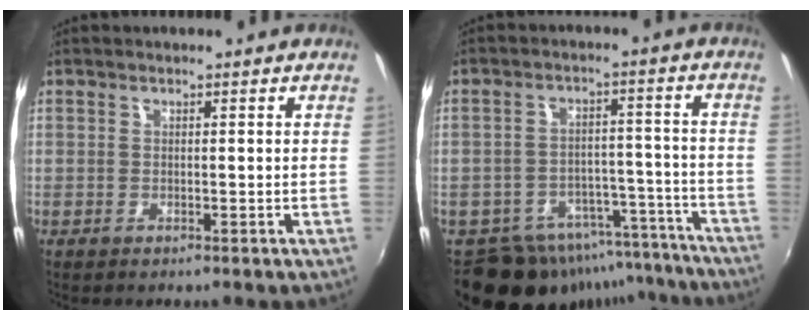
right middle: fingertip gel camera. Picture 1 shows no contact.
{"total": 17.1, "force": [-14.2, 8.1, 5.0], "torque": [-0.099, 0.030, -0.177]}